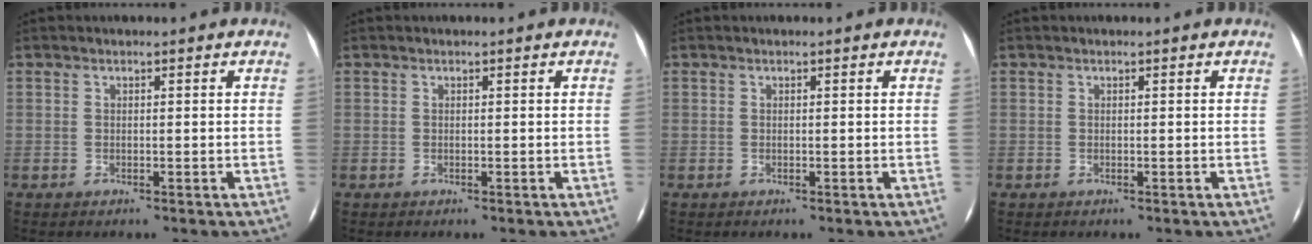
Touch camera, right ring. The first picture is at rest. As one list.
[{"total": 0.0}, {"total": 0.0}, {"total": 0.0}]